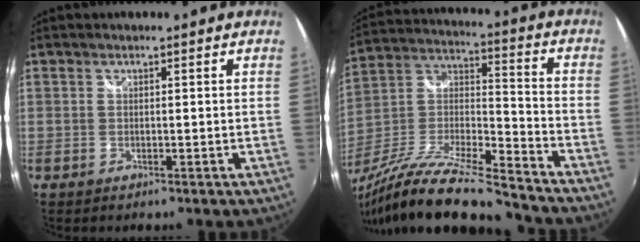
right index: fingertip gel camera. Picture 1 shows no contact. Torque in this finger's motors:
{"motor_torque": [1.04, -1.10, 0.18, 0.09]}